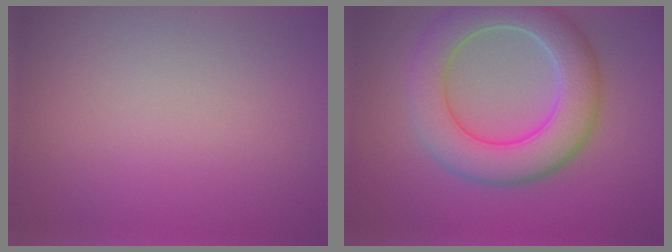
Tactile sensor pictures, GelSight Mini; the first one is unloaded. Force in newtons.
{"total": 7.8, "press": 7.8, "slide": 0.7}